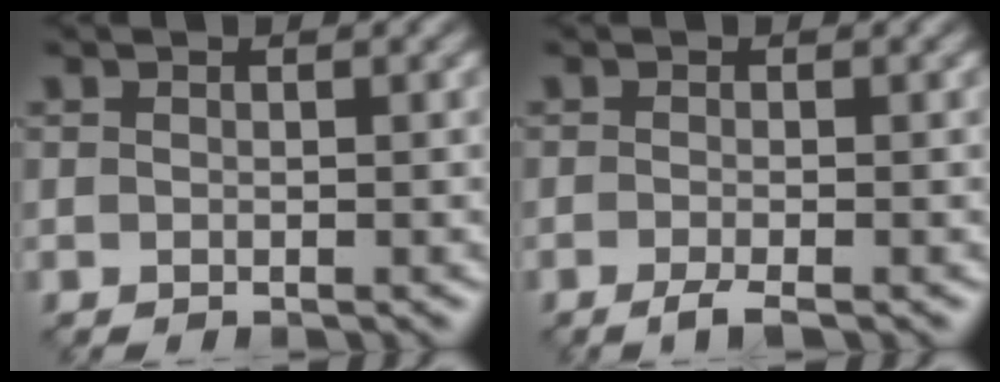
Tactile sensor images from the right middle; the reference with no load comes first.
{"total": 1.6, "force": [-1.1, 0.2, 1.1], "torque": [-0.019, -0.004, -0.030]}